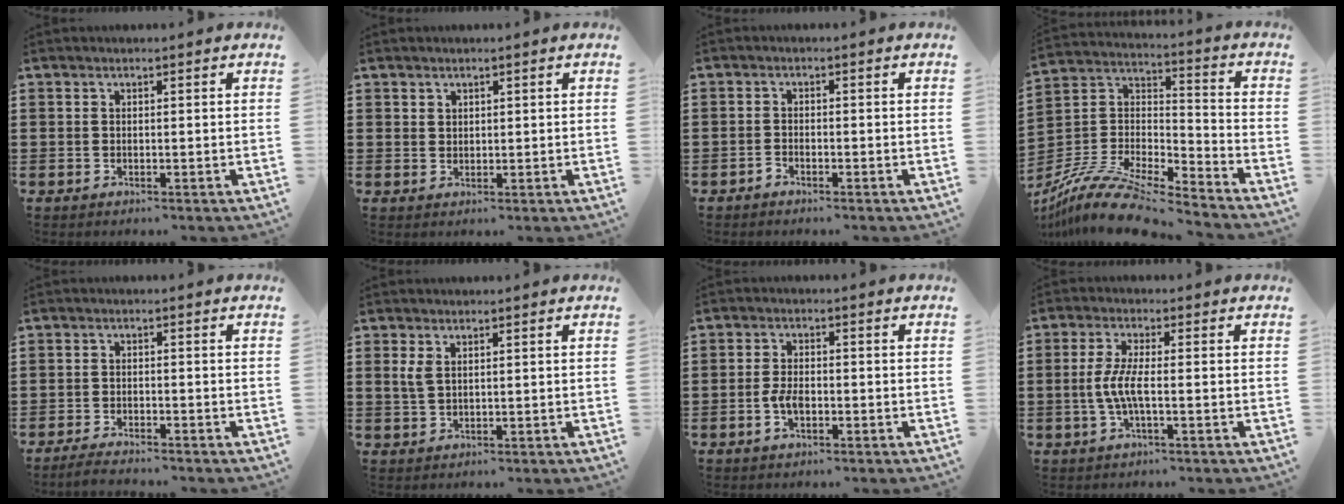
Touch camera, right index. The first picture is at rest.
{"total": 1.3, "force": [1.0, 0.8, 0.1], "torque": [-0.003, 0.002, 0.021]}
{"total": 1.0, "force": [-1.0, 0.2, 0.2], "torque": [-0.006, 0.000, -0.020]}
{"total": 12.0, "force": [-10.3, 2.9, 5.5], "torque": [-0.116, 0.027, -0.203]}
{"total": 2.1, "force": [-2.1, 0.0, 0.3], "torque": [-0.008, 0.001, -0.042]}
{"total": 2.3, "force": [1.0, 1.1, 1.8], "torque": [-0.039, 0.005, 0.017]}
{"total": 3.1, "force": [-1.0, 1.4, 2.6], "torque": [-0.064, -0.006, -0.021]}
{"total": 4.8, "force": [-1.0, 0.9, 4.6], "torque": [-0.110, -0.008, -0.029]}